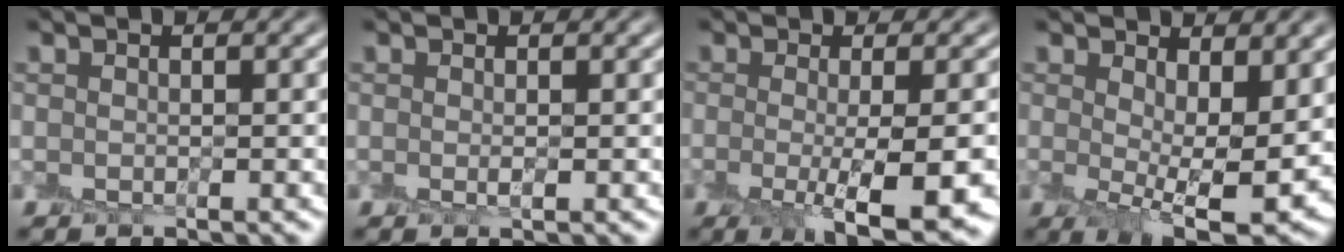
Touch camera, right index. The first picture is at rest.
{"total": 0.6, "force": [-0.1, 0.1, 0.6], "torque": [-0.012, -0.002, 0.000]}
{"total": 7.3, "force": [-2.1, 1.6, 6.8], "torque": [-0.109, -0.019, -0.027]}
{"total": 8.0, "force": [0.8, 3.4, 7.2], "torque": [-0.122, -0.027, 0.026]}